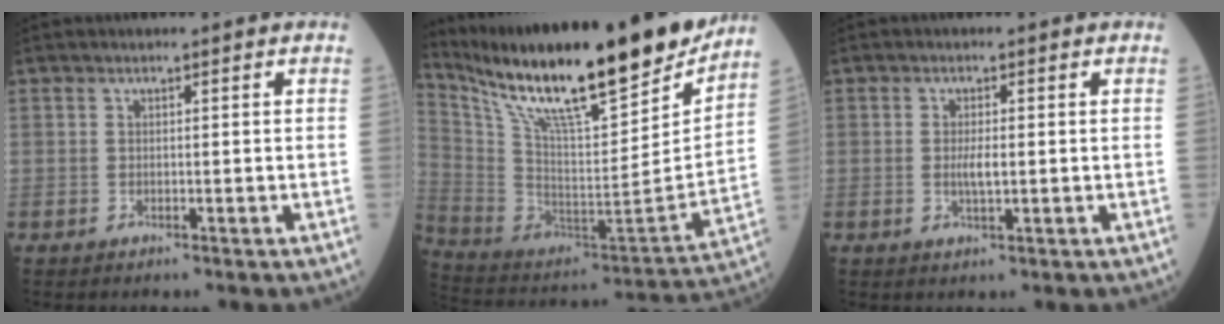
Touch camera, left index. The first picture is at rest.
{"total": 28.8, "force": [22.8, 3.5, 17.1], "torque": [-0.311, -0.035, 0.367]}
{"total": 2.3, "force": [-0.1, 0.5, 2.3], "torque": [-0.048, -0.001, -0.001]}